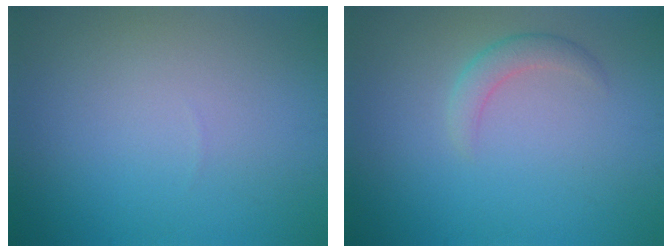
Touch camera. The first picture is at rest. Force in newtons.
{"total": 1.9, "press": 1.9, "slide": 0.1}